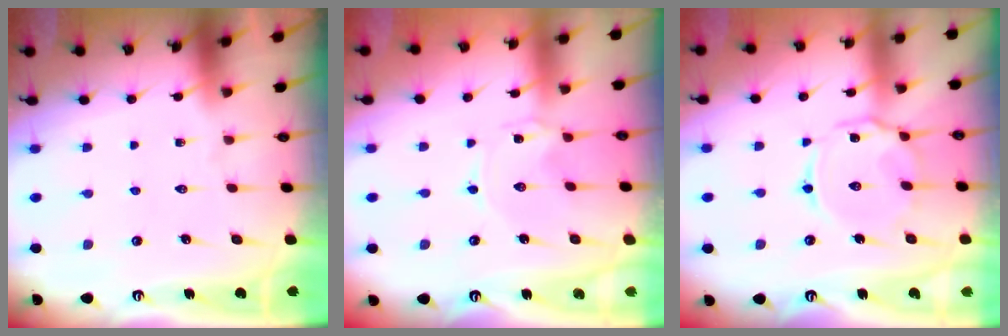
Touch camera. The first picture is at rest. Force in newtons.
{"total": 0.0}
{"total": 8.3, "press": 8.3, "slide": 0.4}